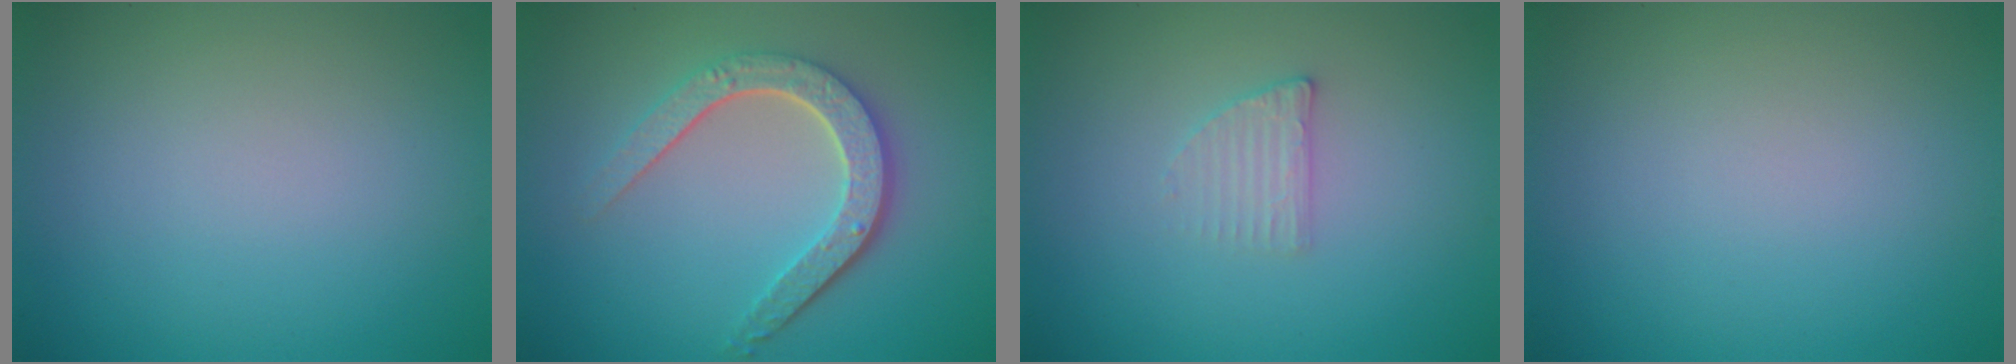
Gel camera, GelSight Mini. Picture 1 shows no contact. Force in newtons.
{"total": 4.7, "press": 3.6, "slide": 3.0}
{"total": 1.6, "press": 1.5, "slide": 0.3}
{"total": 0.0}